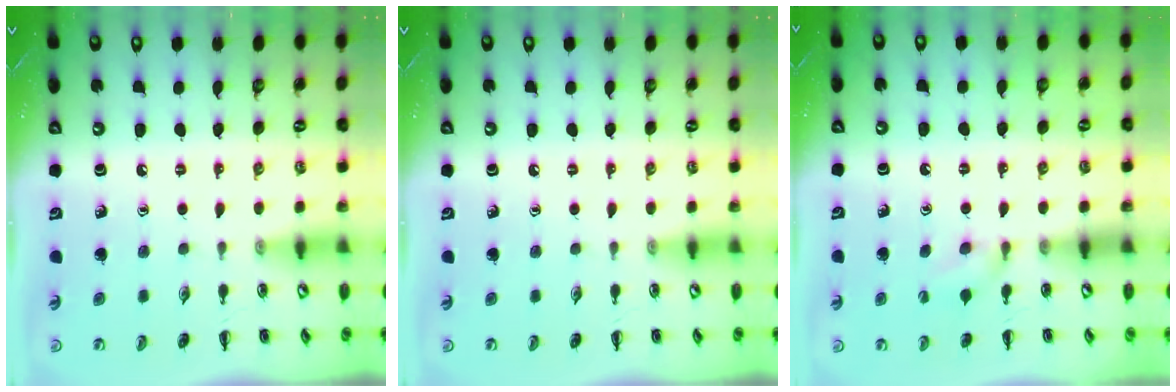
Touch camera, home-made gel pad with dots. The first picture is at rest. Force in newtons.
{"total": 0.0}
{"total": 5.2, "press": 5.0, "slide": 1.4}